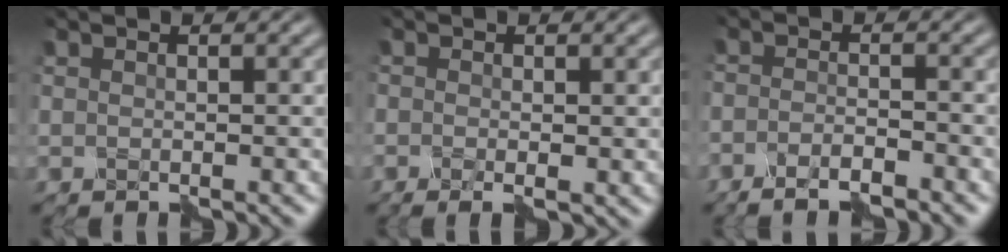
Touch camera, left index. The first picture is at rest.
{"total": 0.9, "force": [-0.5, 0.2, 0.7], "torque": [-0.005, 0.000, -0.010]}
{"total": 2.5, "force": [-2.2, 0.3, 1.2], "torque": [-0.014, 0.003, -0.045]}